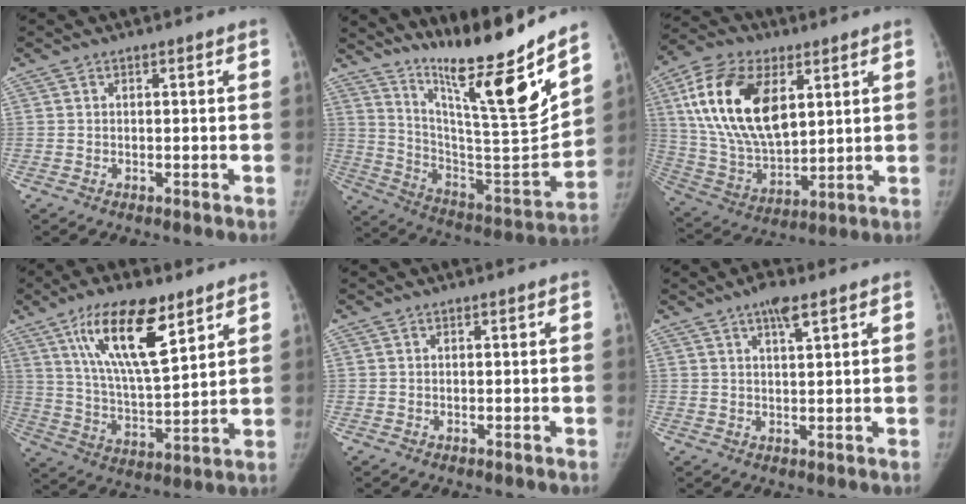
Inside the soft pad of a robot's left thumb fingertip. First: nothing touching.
{"total": 23.1, "force": [17.6, 1.2, 14.9], "torque": [-0.205, -0.124, 0.305]}
{"total": 21.1, "force": [7.0, 11.6, 16.2], "torque": [-0.290, -0.020, 0.129]}
{"total": 16.7, "force": [9.3, 5.5, 12.6], "torque": [-0.195, -0.046, 0.172]}
{"total": 0.0}
{"total": 4.1, "force": [2.5, 1.0, 3.1], "torque": [-0.051, -0.008, 0.043]}